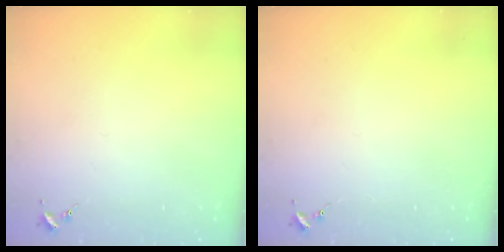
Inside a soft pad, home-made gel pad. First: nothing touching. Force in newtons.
{"total": 0.0}